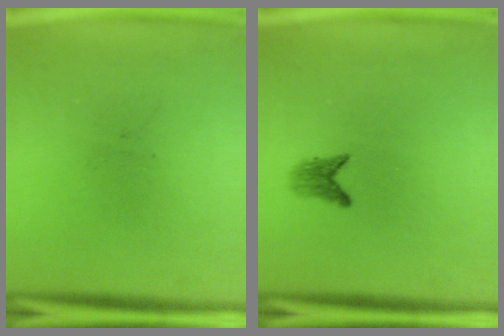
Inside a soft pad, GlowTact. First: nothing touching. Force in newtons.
{"total": 1.8}